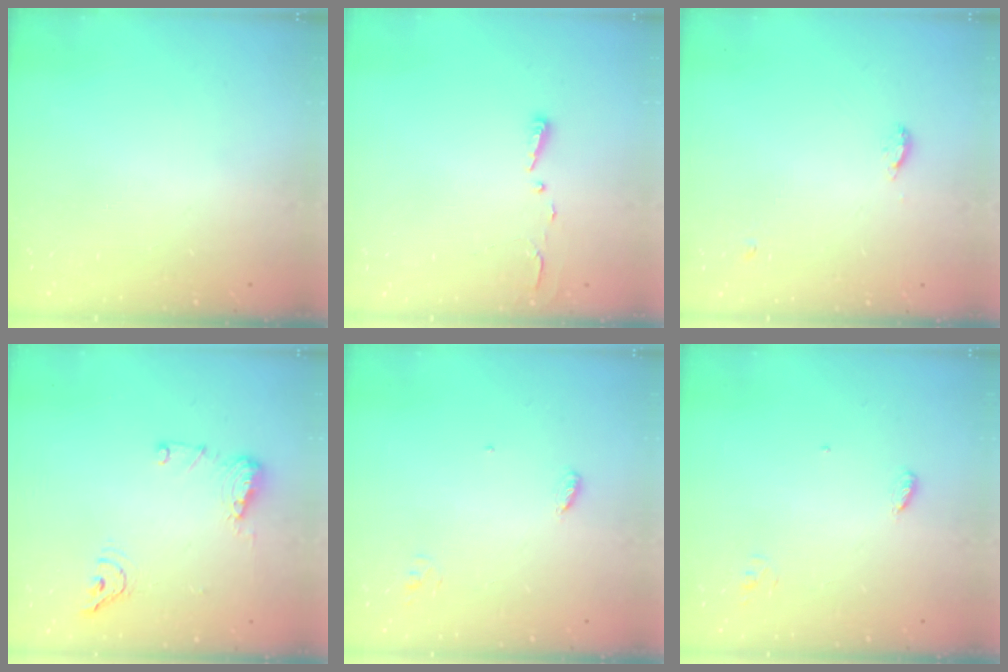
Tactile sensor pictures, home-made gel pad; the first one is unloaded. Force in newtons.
{"total": 2.7, "press": 2.7, "slide": 0.4}
{"total": 8.1, "press": 5.6, "slide": 5.8}
{"total": 8.9, "press": 8.7, "slide": 1.7}
{"total": 3.8, "press": 3.7, "slide": 0.4}
{"total": 3.8, "press": 3.7, "slide": 0.4}